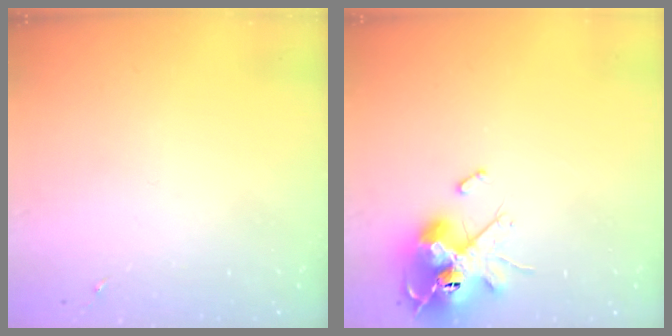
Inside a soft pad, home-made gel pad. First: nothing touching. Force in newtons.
{"total": 13.9, "press": 13.8, "slide": 1.3}